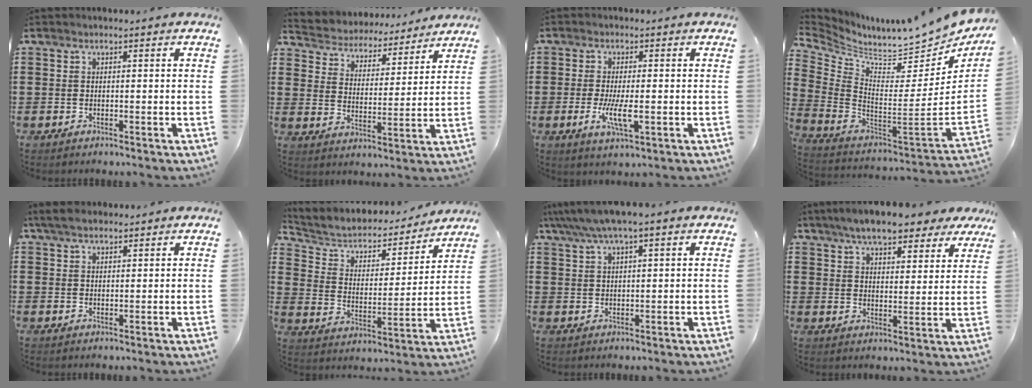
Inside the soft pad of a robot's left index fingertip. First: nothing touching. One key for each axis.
{"total": 4.5, "fx": 4.4, "fy": 0.4, "fz": -0.3, "tx": -0.022, "ty": -0.036, "tz": 0.072}
{"total": 5.6, "fx": -1.2, "fy": 1.6, "fz": 5.3, "tx": -0.108, "ty": -0.009, "tz": -0.023}
{"total": 5.8, "fx": 5.4, "fy": 0.5, "fz": 1.9, "tx": -0.065, "ty": -0.070, "tz": 0.085}
{"total": 3.2, "fx": 2.3, "fy": 1.2, "fz": 1.8, "tx": -0.042, "ty": 0.007, "tz": 0.045}
{"total": 4.6, "fx": 3.9, "fy": 2.2, "fz": 1.0, "tx": -0.049, "ty": -0.031, "tz": 0.058}
{"total": 4.6, "fx": 3.2, "fy": 0.2, "fz": 3.3, "tx": -0.070, "ty": -0.002, "tz": 0.057}
{"total": 7.4, "fx": 6.6, "fy": 1.3, "fz": 3.1, "tx": -0.085, "ty": -0.012, "tz": 0.120}